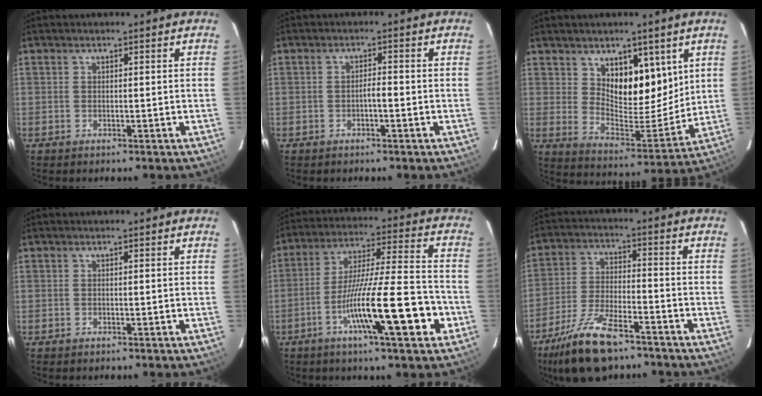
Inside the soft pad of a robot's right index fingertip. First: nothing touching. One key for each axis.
{"total": 1.6, "fx": -0.6, "fy": 0.3, "fz": 1.4, "tx": -0.022, "ty": 0.003, "tz": -0.011}
{"total": 11.4, "fx": 4.9, "fy": 5.3, "fz": 8.9, "tx": -0.131, "ty": -0.008, "tz": 0.094}
{"total": 0.0}
{"total": 16.9, "fx": -6.4, "fy": 1.0, "fz": 15.6, "tx": -0.265, "ty": -0.007, "tz": -0.107}
{"total": 12.1, "fx": -8.7, "fy": 3.1, "fz": 7.8, "tx": -0.157, "ty": -0.022, "tz": -0.159}